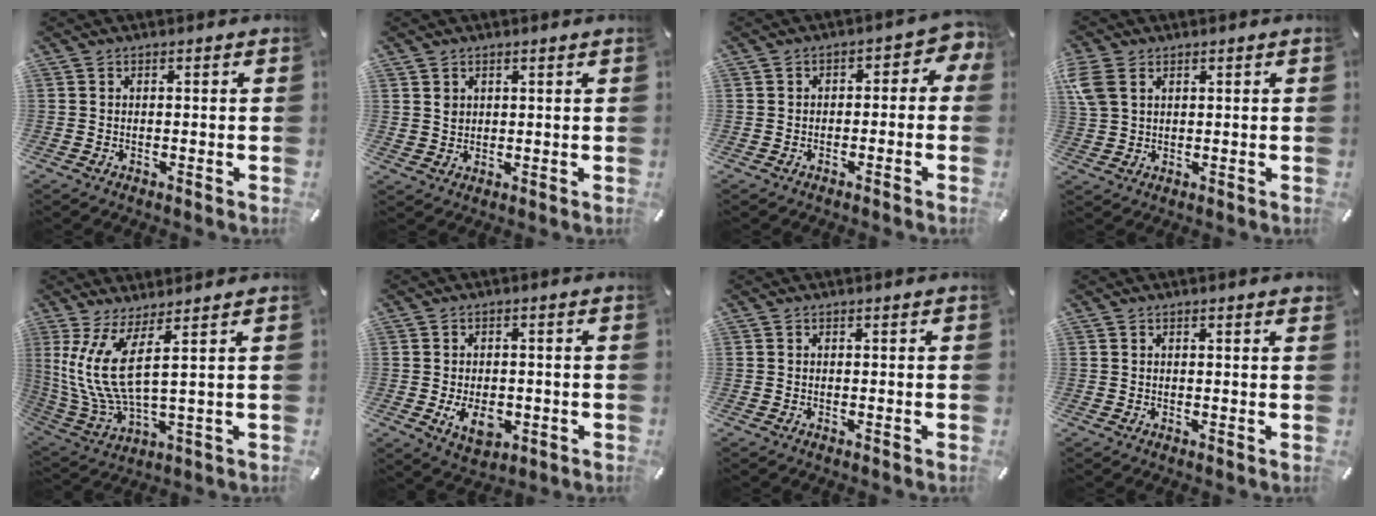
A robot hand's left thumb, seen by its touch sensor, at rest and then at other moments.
{"total": 2.3, "force": [1.3, 1.9, 0.2], "torque": [0.002, -0.003, 0.024]}
{"total": 3.8, "force": [-1.5, 2.6, 2.4], "torque": [-0.038, 0.015, -0.034]}
{"total": 5.5, "force": [2.4, 3.8, 3.1], "torque": [-0.080, 0.001, 0.047]}
{"total": 12.7, "force": [4.1, 3.6, 11.5], "torque": [-0.259, -0.020, 0.076]}
{"total": 7.1, "force": [-1.5, 4.6, 5.2], "torque": [-0.094, -0.003, -0.028]}
{"total": 0.0}
{"total": 0.9, "force": [0.5, 0.1, 0.8], "torque": [-0.016, 0.000, 0.008]}